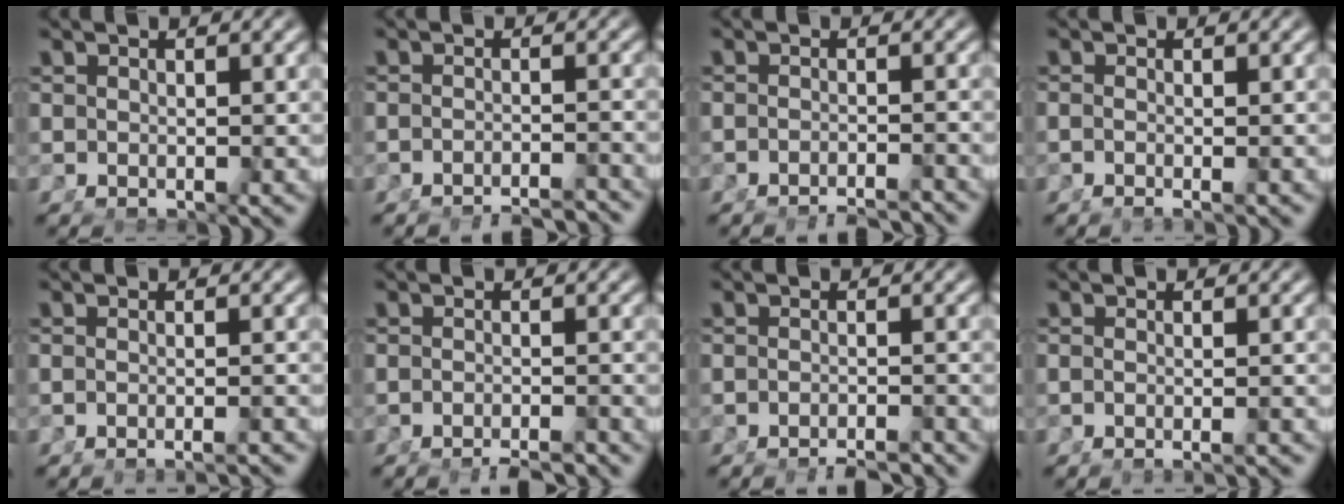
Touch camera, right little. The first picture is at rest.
{"total": 6.1, "force": [-6.0, 0.6, 1.0], "torque": [0.001, -0.012, -0.092]}
{"total": 4.4, "force": [-4.3, 0.3, 0.8], "torque": [0.000, -0.009, -0.068]}
{"total": 1.3, "force": [-0.7, -0.4, 1.0], "torque": [-0.015, -0.002, -0.012]}
{"total": 2.2, "force": [-2.0, -0.2, 0.9], "torque": [-0.013, 0.004, -0.036]}
{"total": 3.7, "force": [-3.5, 0.4, 1.0], "torque": [-0.005, -0.005, -0.057]}
{"total": 4.0, "force": [-3.9, 0.4, 0.9], "torque": [-0.002, -0.007, -0.062]}
{"total": 1.9, "force": [-1.6, -0.3, 1.0], "torque": [-0.014, 0.004, -0.029]}